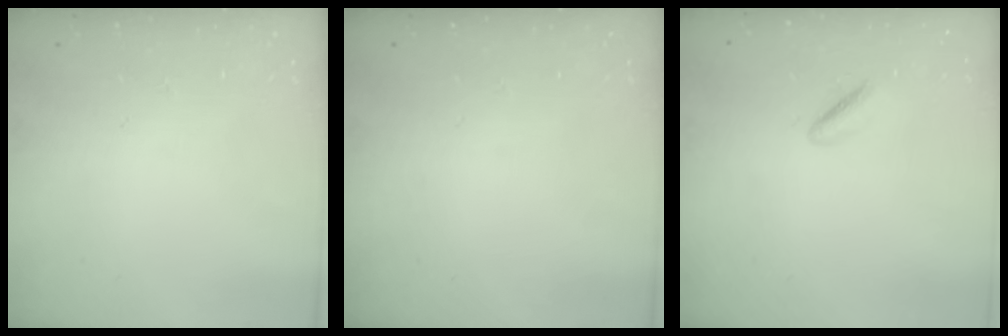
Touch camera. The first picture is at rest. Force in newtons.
{"total": 0.0}
{"total": 1.7, "press": 1.4, "slide": 1.0}